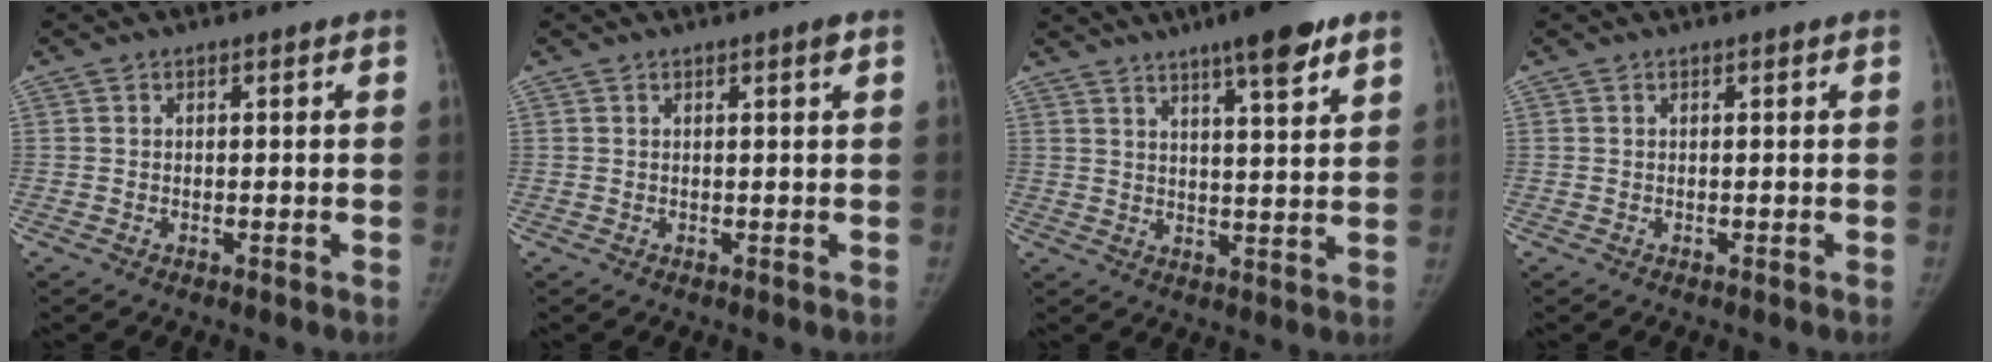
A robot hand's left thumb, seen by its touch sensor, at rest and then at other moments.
{"total": 0.9, "force": [0.5, 0.0, 0.7], "torque": [-0.011, -0.001, 0.007]}
{"total": 11.9, "force": [7.8, 2.2, 8.8], "torque": [-0.113, -0.030, 0.109]}
{"total": 0.0}